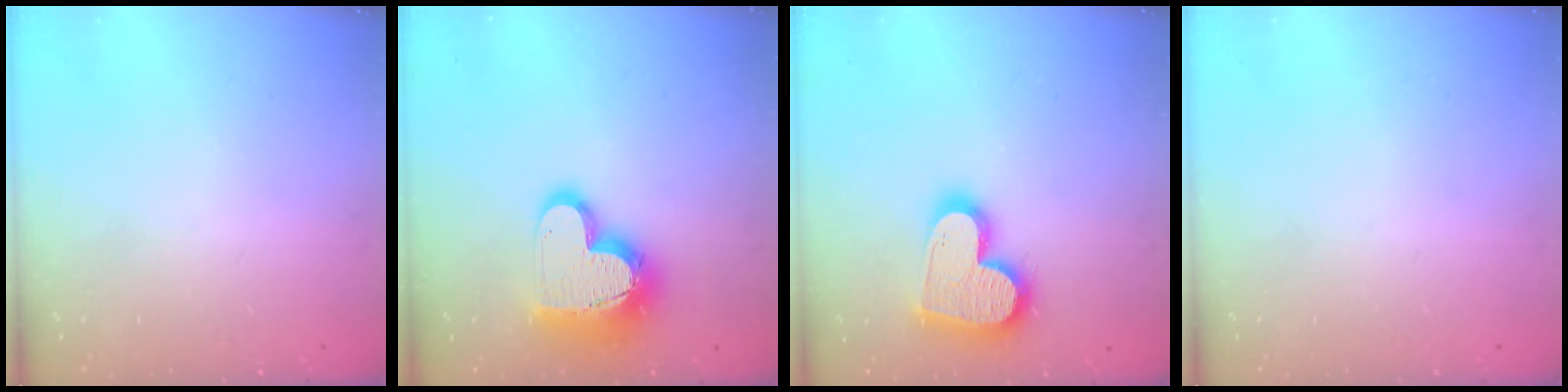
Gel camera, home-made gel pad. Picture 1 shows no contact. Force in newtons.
{"total": 17.4, "press": 17.4, "slide": 1.3}
{"total": 18.6, "press": 18.5, "slide": 1.7}
{"total": 0.0}